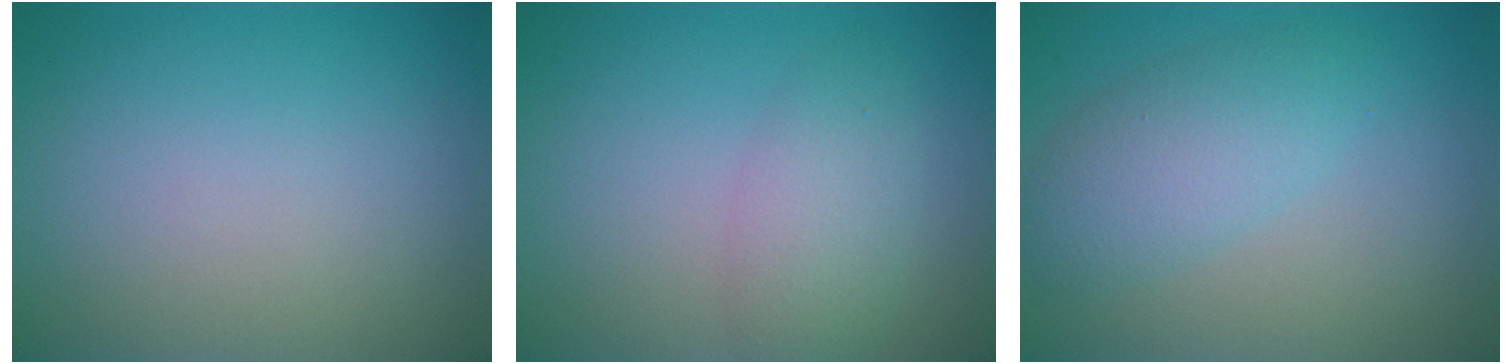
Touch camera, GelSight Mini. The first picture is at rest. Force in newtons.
{"total": 2.9, "press": 2.9, "slide": 0.1}
{"total": 3.8, "press": 3.8, "slide": 0.2}